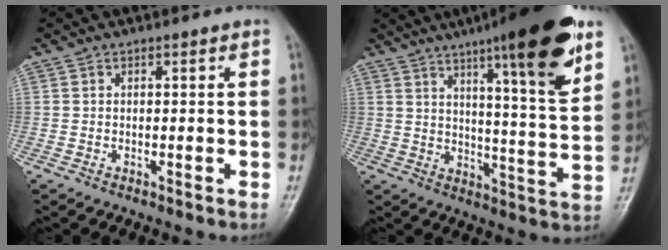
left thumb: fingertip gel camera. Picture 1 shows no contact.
{"total": 19.5, "force": [11.2, 3.0, 15.6], "torque": [-0.200, -0.054, 0.163]}